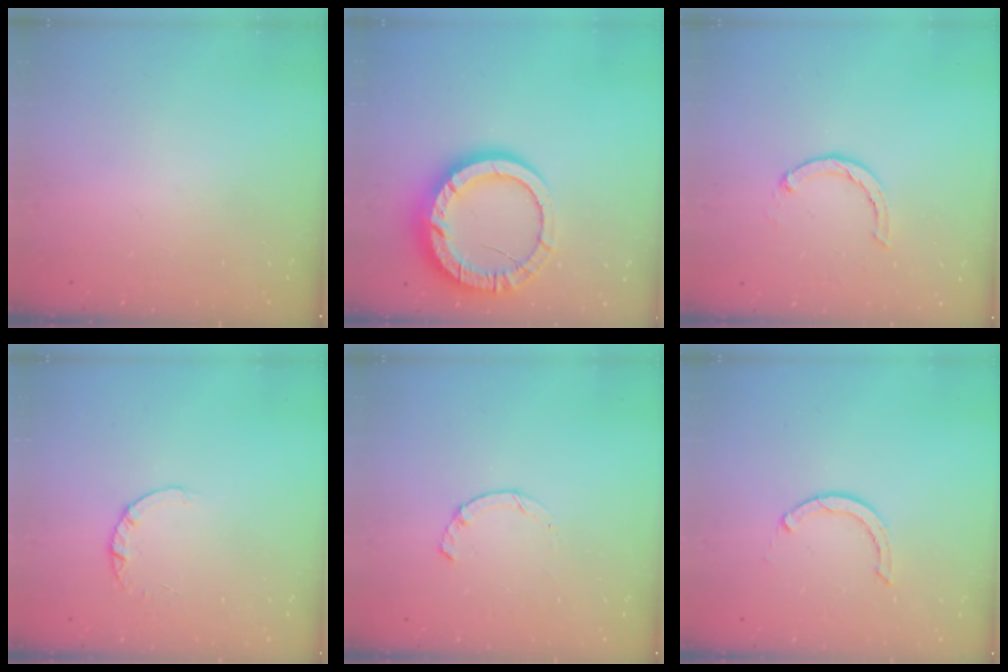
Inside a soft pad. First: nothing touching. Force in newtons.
{"total": 16.6, "press": 16.6, "slide": 1.6}
{"total": 2.4, "press": 2.4, "slide": 0.4}
{"total": 1.8, "press": 1.8, "slide": 0.1}
{"total": 1.9, "press": 1.9, "slide": 0.3}
{"total": 2.6, "press": 2.6, "slide": 0.1}